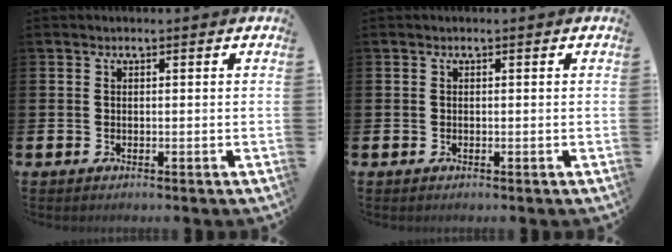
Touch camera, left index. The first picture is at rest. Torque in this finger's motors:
{"motor_torque": [-0.13, -0.05, -0.02, -0.01]}